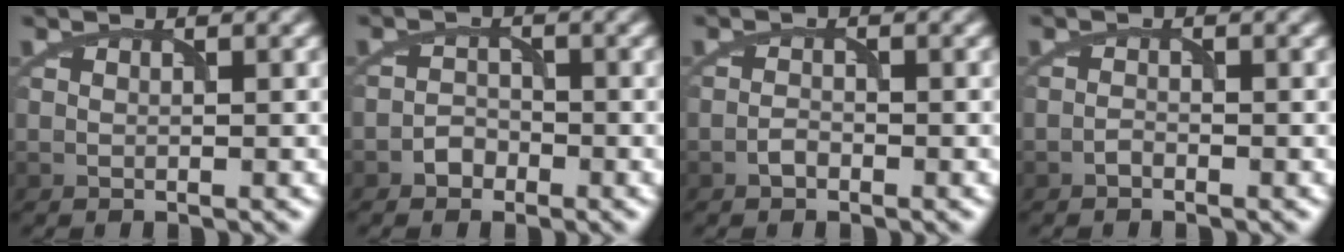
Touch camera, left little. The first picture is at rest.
{"total": 1.5, "force": [-1.2, 0.9, 0.1], "torque": [0.005, 0.007, -0.020]}
{"total": 1.0, "force": [-0.9, 0.4, 0.3], "torque": [-0.005, 0.003, -0.016]}
{"total": 0.7, "force": [-0.7, 0.1, 0.1], "torque": [0.000, 0.002, -0.013]}